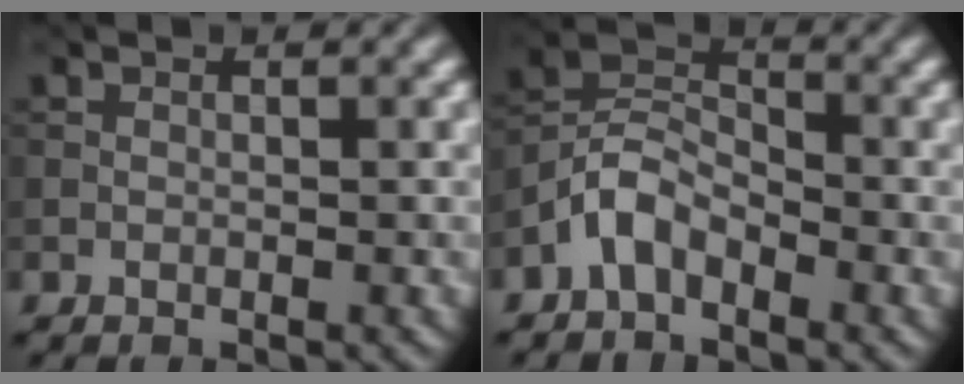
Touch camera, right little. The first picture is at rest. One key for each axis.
{"total": 3.7, "fx": -2.4, "fy": 2.0, "fz": 2.0, "tx": -0.039, "ty": 0.013, "tz": -0.061}